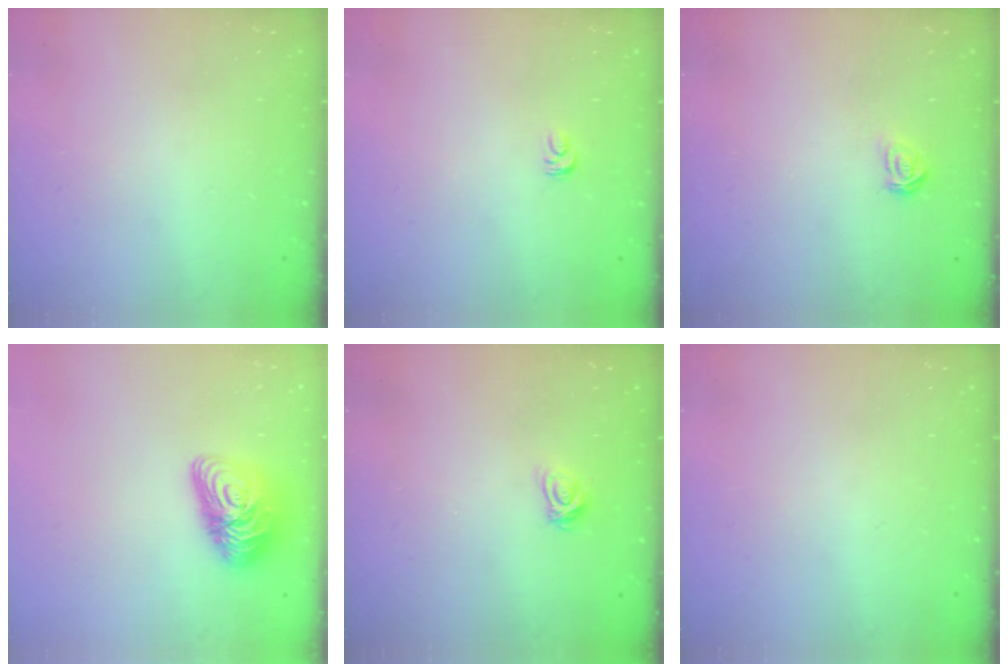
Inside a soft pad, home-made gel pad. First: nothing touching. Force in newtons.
{"total": 2.7, "press": 2.7, "slide": 0.2}
{"total": 2.1, "press": 2.1, "slide": 0.2}
{"total": 13.2, "press": 13.2, "slide": 0.9}
{"total": 4.8, "press": 4.8, "slide": 0.4}
{"total": 0.0}